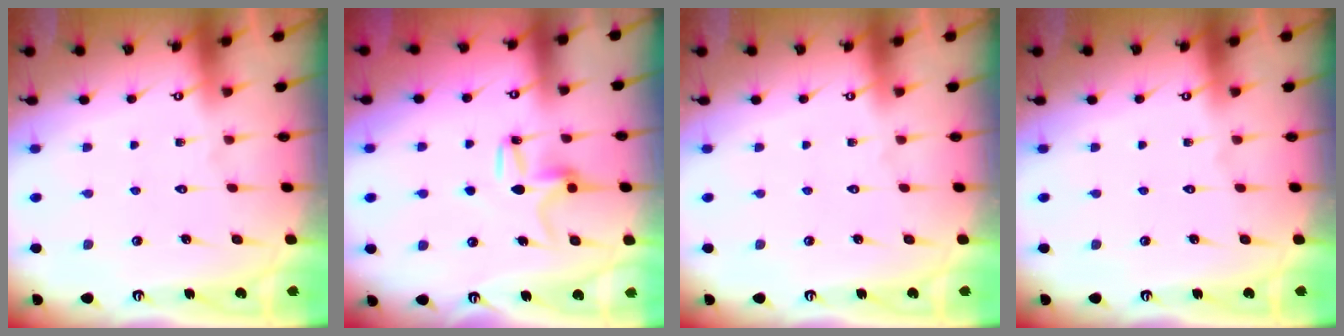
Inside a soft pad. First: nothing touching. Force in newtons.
{"total": 8.0, "press": 8.0, "slide": 0.5}
{"total": 0.0}
{"total": 0.0}